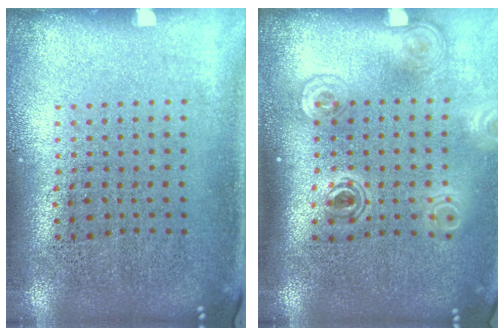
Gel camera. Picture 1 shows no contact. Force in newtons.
{"total": 1.8, "press": 1.3, "slide": 1.2}